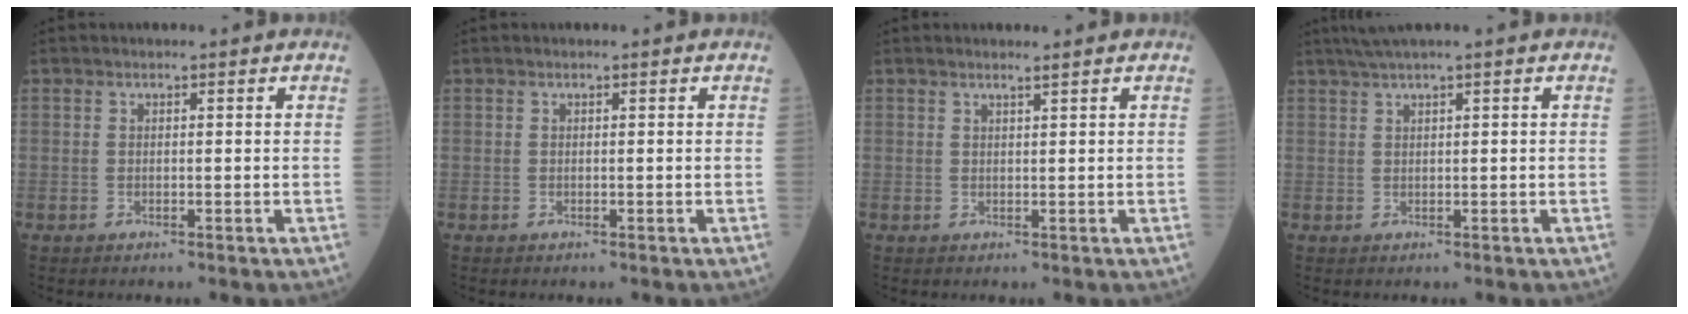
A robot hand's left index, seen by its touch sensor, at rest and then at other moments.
{"total": 0.0}
{"total": 0.8, "force": [0.6, -0.4, 0.4], "torque": [-0.020, -0.010, 0.018]}
{"total": 2.6, "force": [1.7, -0.7, 1.8], "torque": [-0.041, 0.010, 0.040]}